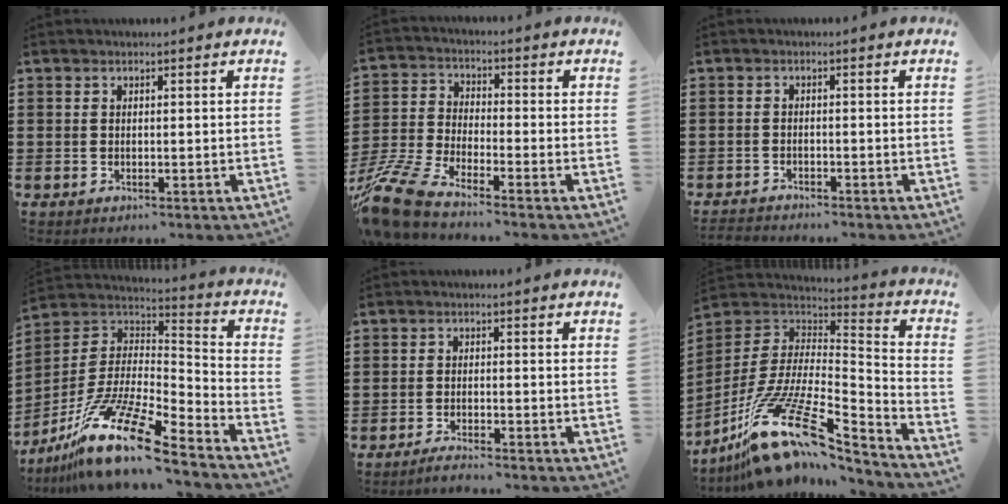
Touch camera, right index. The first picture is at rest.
{"total": 8.6, "force": [-7.5, 1.0, 4.1], "torque": [-0.115, -0.001, -0.158]}
{"total": 1.5, "force": [-1.5, 0.0, 0.0], "torque": [-0.006, -0.001, -0.033]}
{"total": 16.1, "force": [-11.2, 3.3, 11.1], "torque": [-0.221, 0.025, -0.207]}
{"total": 1.8, "force": [-1.8, -0.3, 0.5], "torque": [-0.010, -0.002, -0.032]}
{"total": 15.3, "force": [-7.8, 5.5, 11.9], "torque": [-0.250, -0.002, -0.139]}